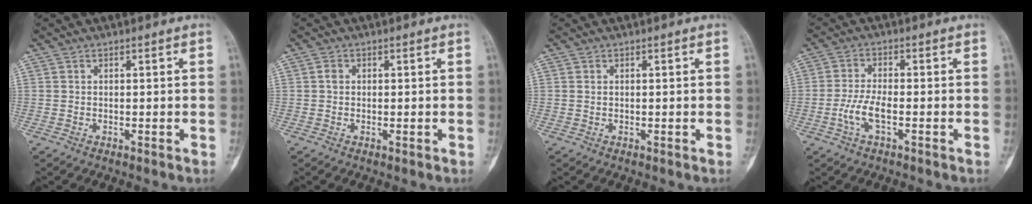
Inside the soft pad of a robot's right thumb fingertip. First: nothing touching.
{"total": 1.3, "force": [0.0, 0.9, 0.9], "torque": [-0.012, 0.001, -0.003]}
{"total": 0.5, "force": [0.0, 0.3, 0.4], "torque": [-0.013, 0.003, 0.001]}
{"total": 5.1, "force": [-1.7, 1.8, 4.4], "torque": [-0.102, 0.011, -0.033]}